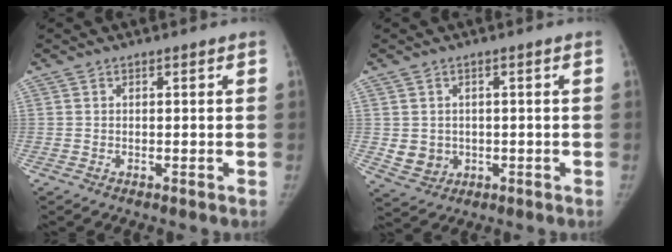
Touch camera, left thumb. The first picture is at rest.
{"total": 4.6, "force": [-0.3, 4.2, 1.8], "torque": [-0.014, 0.002, 0.009]}